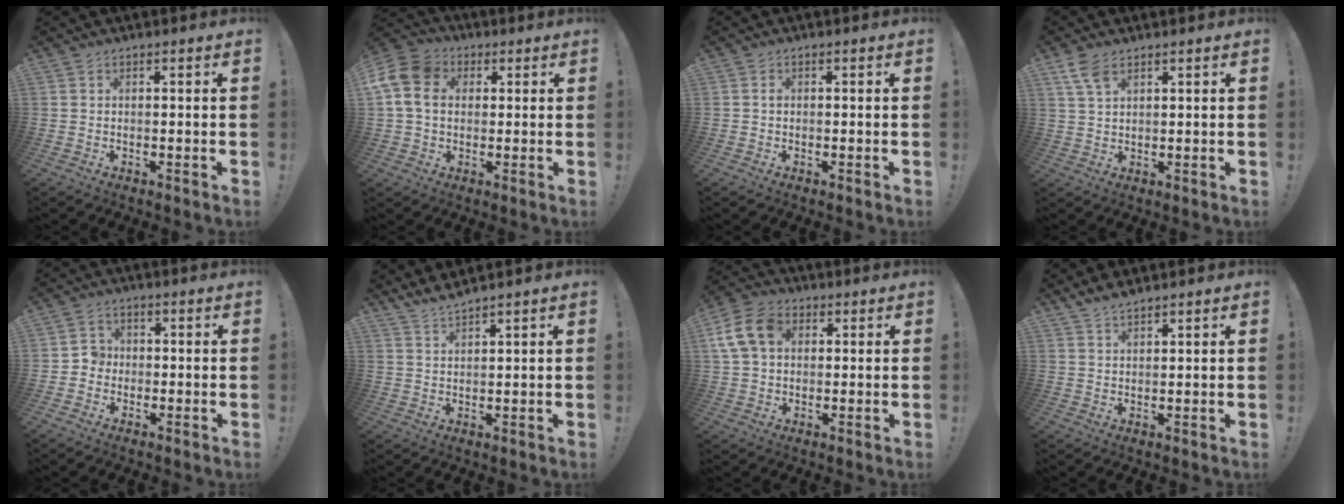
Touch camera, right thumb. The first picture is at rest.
{"total": 13.4, "force": [3.0, 10.5, 7.8], "torque": [-0.150, 0.003, 0.061]}
{"total": 0.5, "force": [0.0, 0.5, 0.3], "torque": [-0.010, 0.005, 0.000]}
{"total": 5.4, "force": [3.3, 2.4, 3.5], "torque": [-0.069, -0.010, 0.064]}
{"total": 3.8, "force": [-1.3, 3.4, 1.1], "torque": [-0.018, 0.013, -0.023]}
{"total": 3.3, "force": [3.0, -0.5, 1.3], "torque": [-0.037, -0.016, 0.056]}
{"total": 12.4, "force": [3.5, 9.1, 7.7], "torque": [-0.147, 0.000, 0.069]}
{"total": 3.6, "force": [3.2, 0.9, 1.4], "torque": [-0.030, -0.015, 0.059]}